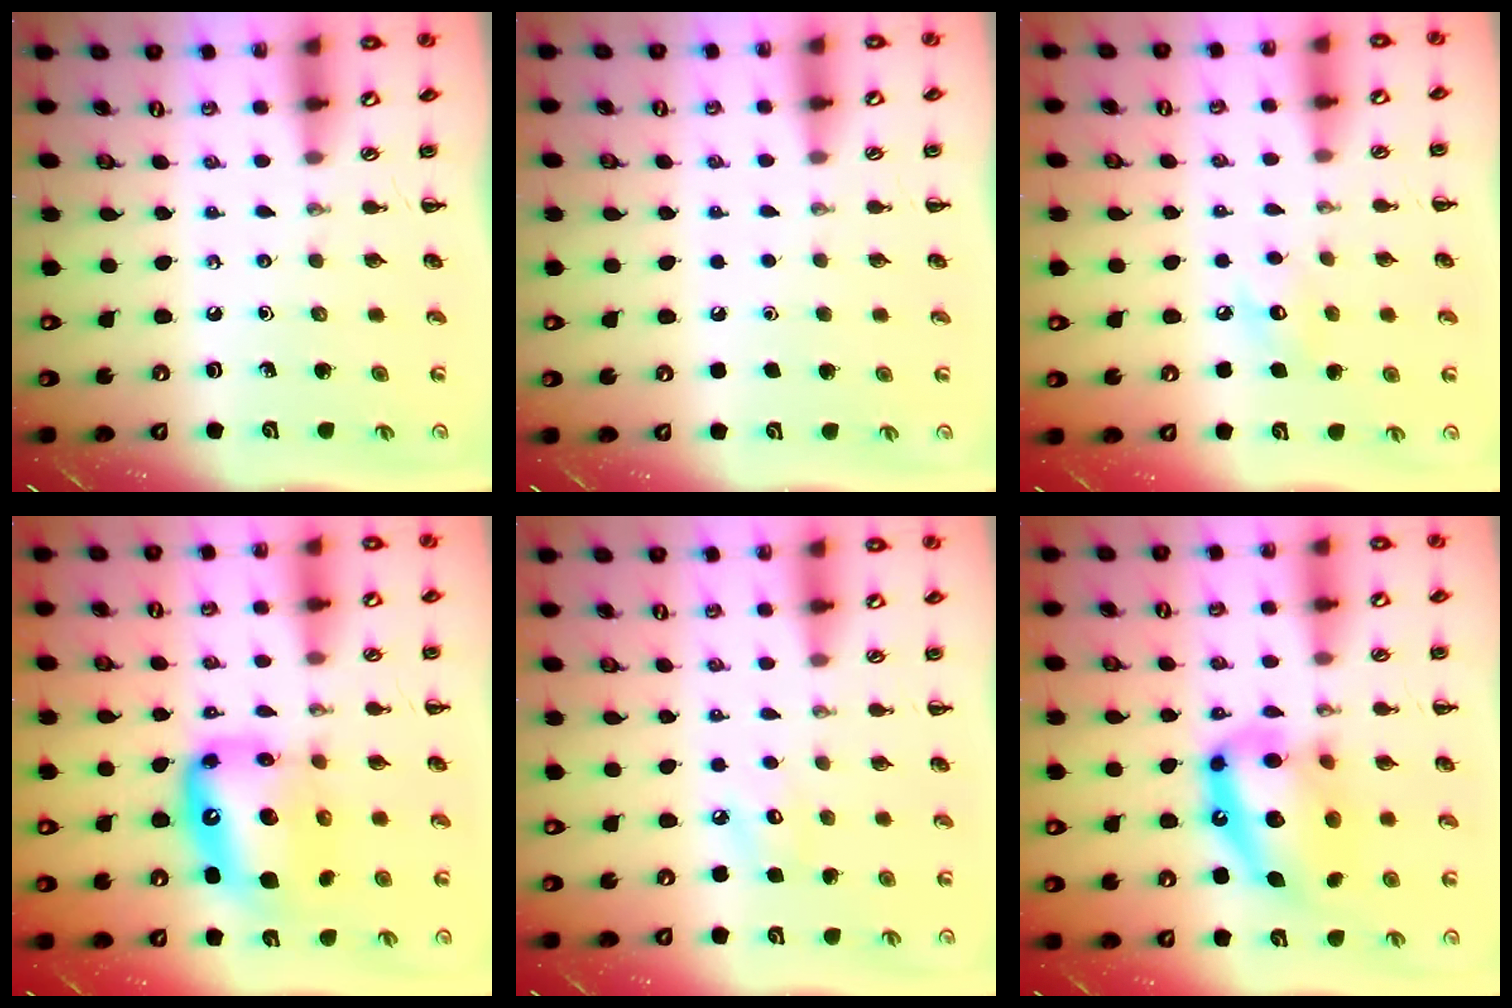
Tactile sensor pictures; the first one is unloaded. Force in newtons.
{"total": 1.8, "press": 1.8, "slide": 0.1}
{"total": 5.9, "press": 5.8, "slide": 1.3}
{"total": 14.9, "press": 14.4, "slide": 3.8}
{"total": 5.5, "press": 5.2, "slide": 1.5}
{"total": 17.5, "press": 17.0, "slide": 4.4}